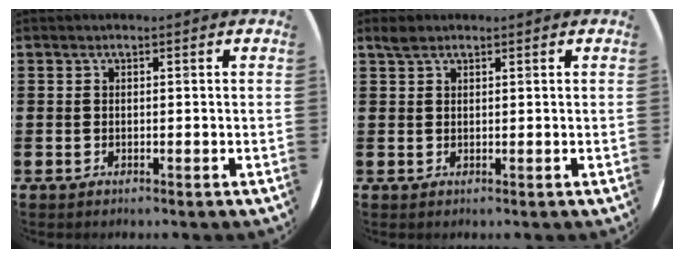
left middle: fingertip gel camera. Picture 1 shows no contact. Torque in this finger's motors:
{"motor_torque": [0.39, -0.33, -0.03, 0.00]}